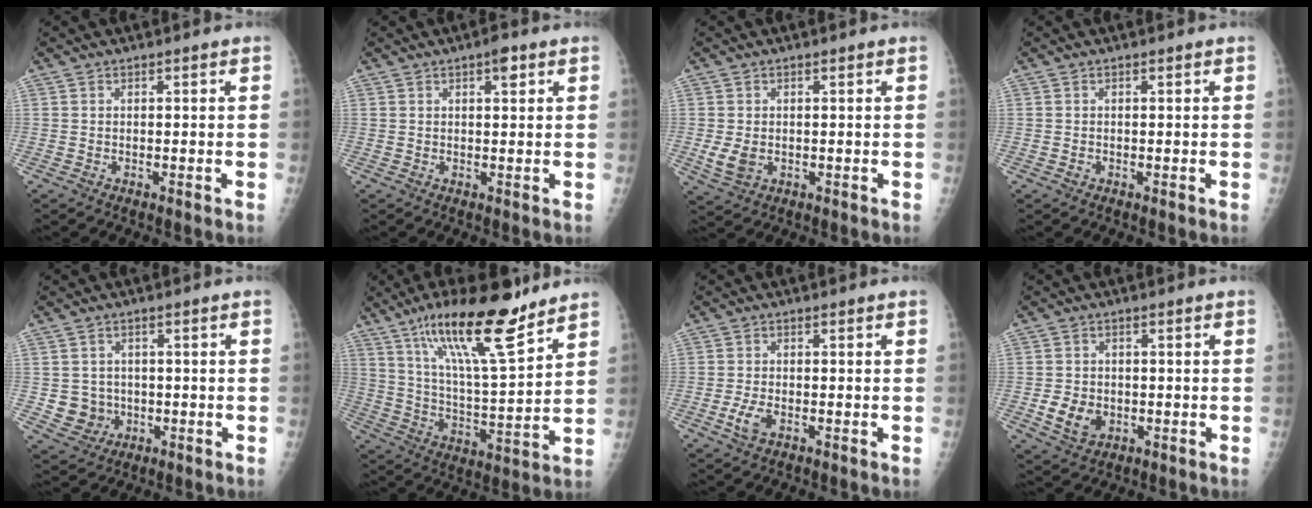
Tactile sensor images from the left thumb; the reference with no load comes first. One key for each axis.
{"total": 2.5, "fx": 1.3, "fy": 0.9, "fz": 1.9, "tx": -0.022, "ty": -0.002, "tz": 0.016}
{"total": 3.8, "fx": -0.4, "fy": 2.8, "fz": 2.6, "tx": -0.052, "ty": -0.008, "tz": 0.001}
{"total": 0.5, "fx": -0.2, "fy": 0.5, "fz": 0.2, "tx": -0.002, "ty": 0.001, "tz": -0.003}
{"total": 5.3, "fx": -0.3, "fy": 5.2, "fz": 1.3, "tx": 0.004, "ty": 0.006, "tz": 0.005}
{"total": 19.7, "fx": 13.5, "fy": 4.0, "fz": 13.8, "tx": -0.216, "ty": -0.066, "tz": 0.236}
{"total": 3.2, "fx": -1.2, "fy": 1.7, "fz": 2.5, "tx": -0.055, "ty": -0.002, "tz": -0.023}
{"total": 5.8, "fx": -1.2, "fy": 4.6, "fz": 3.3, "tx": -0.045, "ty": 0.000, "tz": -0.012}